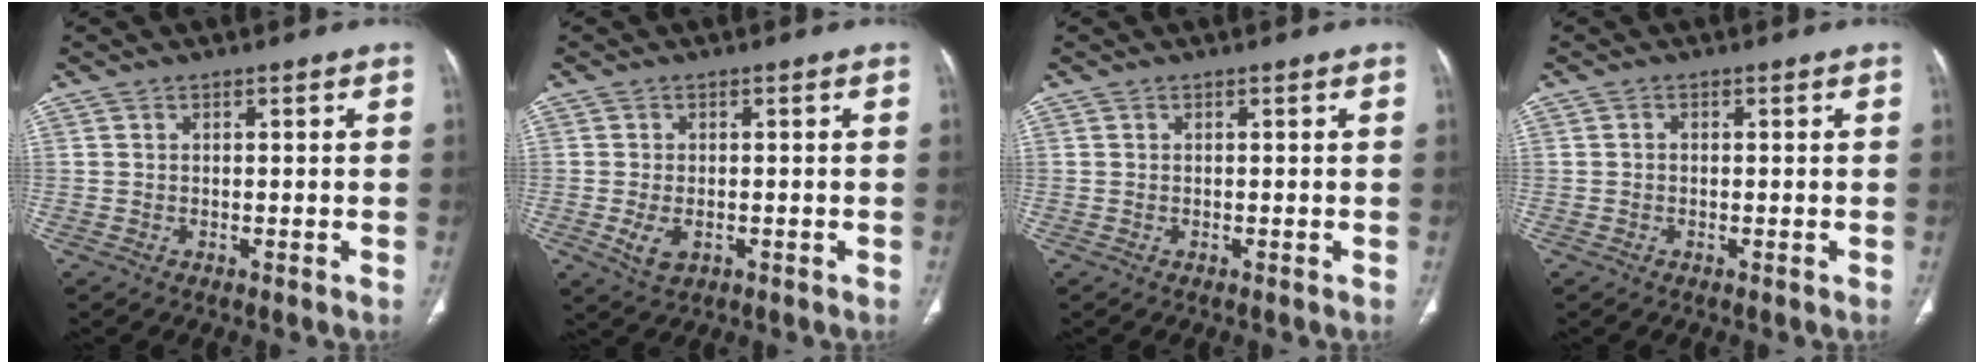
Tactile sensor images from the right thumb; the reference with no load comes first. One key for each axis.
{"total": 3.8, "fx": -1.0, "fy": 2.3, "fz": 2.9, "tx": -0.058, "ty": -0.004, "tz": -0.012}
{"total": 0.0}
{"total": 0.5, "fx": -0.1, "fy": 0.5, "fz": 0.2, "tx": -0.003, "ty": 0.002, "tz": -0.005}